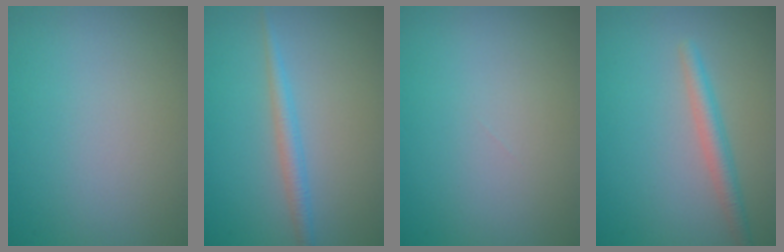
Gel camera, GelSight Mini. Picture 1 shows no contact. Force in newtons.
{"total": 1.9, "press": 1.9, "slide": 0.1}
{"total": 0.0}
{"total": 2.4, "press": 2.4, "slide": 0.1}